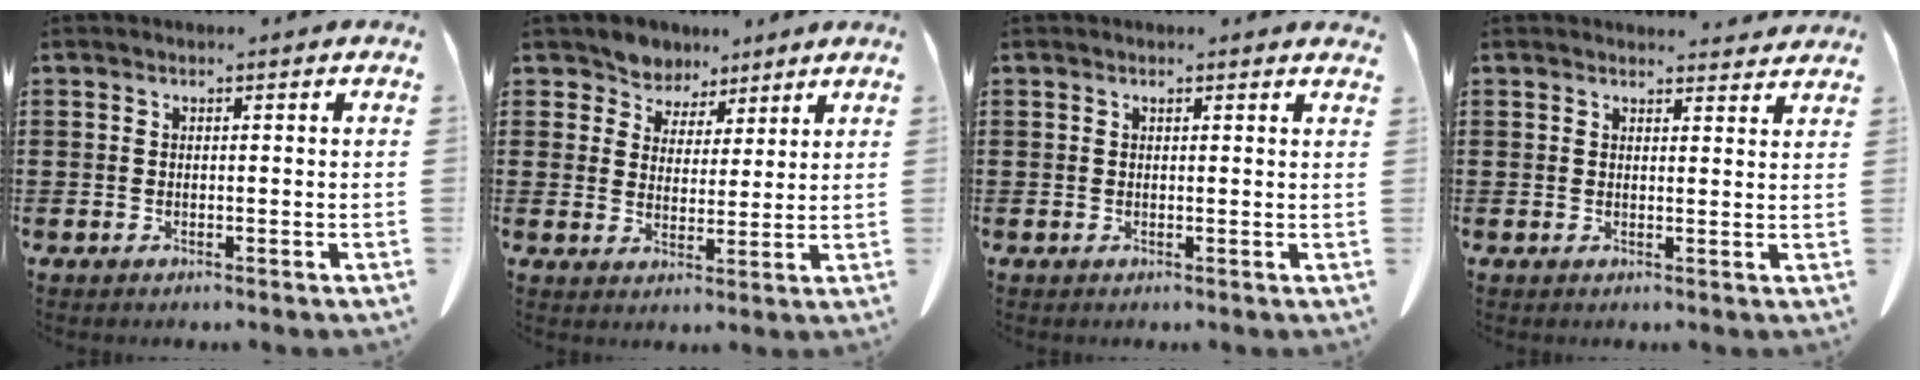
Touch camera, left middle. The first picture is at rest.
{"total": 5.1, "force": [4.4, 2.4, -0.4], "torque": [-0.025, -0.020, 0.082]}
{"total": 0.6, "force": [0.4, 0.0, 0.4], "torque": [-0.009, -0.001, 0.009]}
{"total": 2.5, "force": [2.4, 0.3, 0.3], "torque": [-0.005, -0.008, 0.044]}